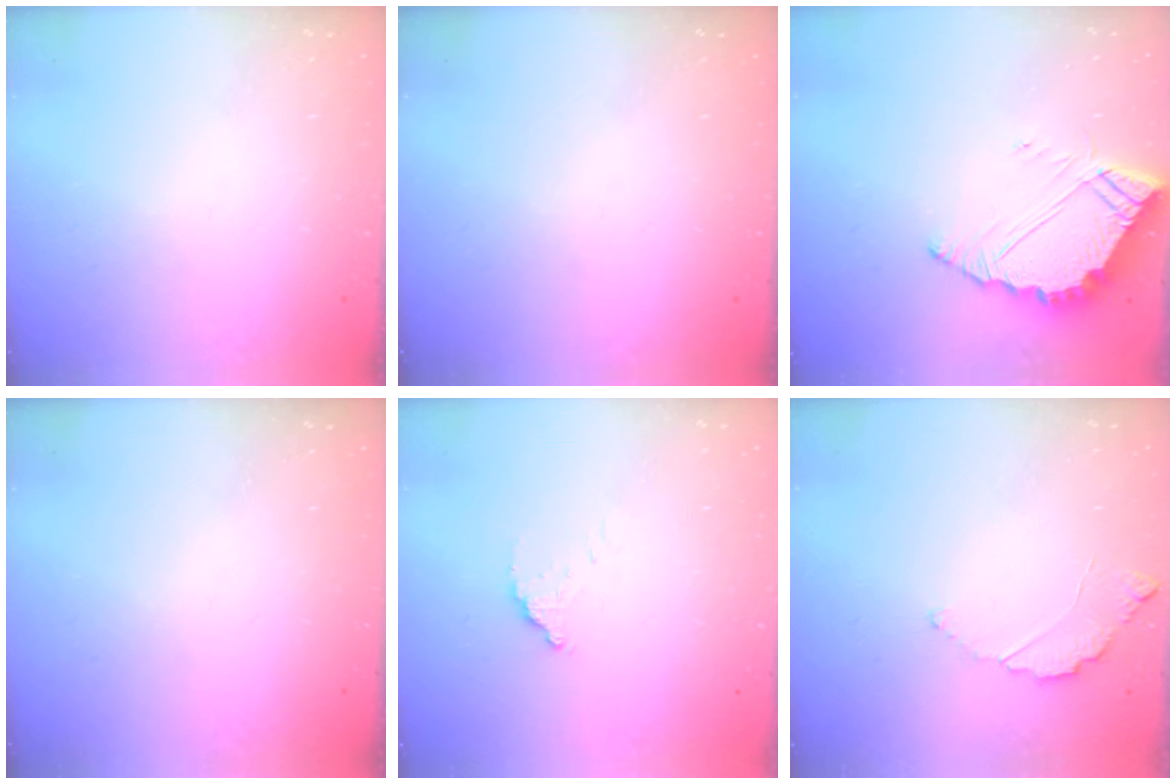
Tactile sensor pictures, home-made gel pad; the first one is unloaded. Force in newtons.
{"total": 0.0}
{"total": 8.0, "press": 7.9, "slide": 0.6}
{"total": 0.0}
{"total": 2.8, "press": 2.8, "slide": 0.0}
{"total": 2.9, "press": 2.9, "slide": 0.3}